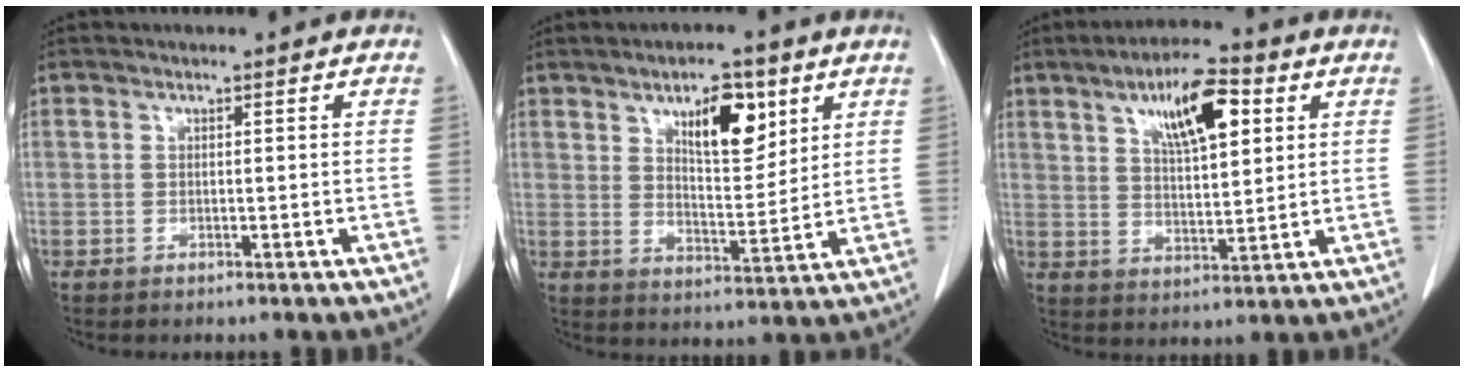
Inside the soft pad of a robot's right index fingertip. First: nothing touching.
{"total": 9.0, "force": [4.9, 3.2, 6.9], "torque": [-0.112, -0.001, 0.084]}
{"total": 10.7, "force": [4.9, 2.9, 9.1], "torque": [-0.157, 0.010, 0.084]}